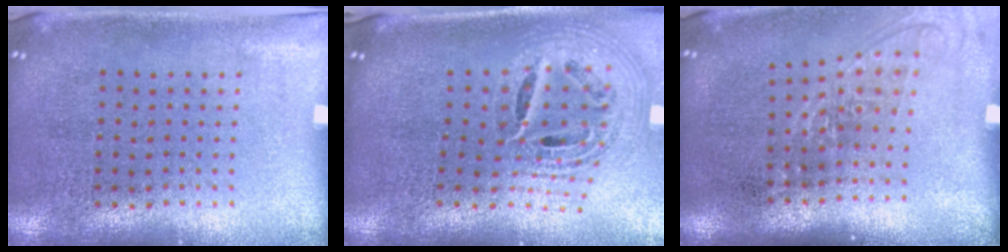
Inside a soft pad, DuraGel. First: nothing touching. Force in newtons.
{"total": 2.1, "press": 1.7, "slide": 1.4}
{"total": 1.3, "press": 1.0, "slide": 0.8}